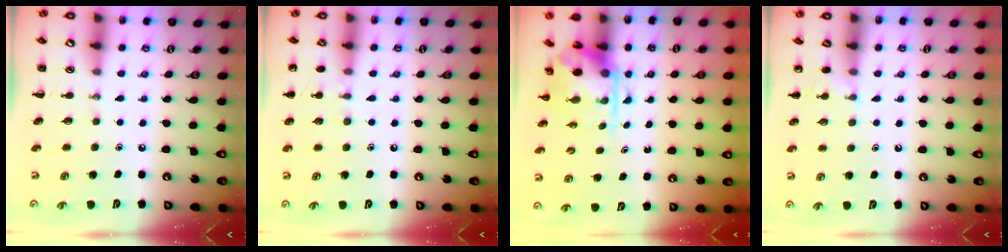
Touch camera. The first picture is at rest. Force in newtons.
{"total": 6.3, "press": 6.0, "slide": 2.0}
{"total": 3.7, "press": 3.6, "slide": 0.9}
{"total": 3.2, "press": 3.1, "slide": 1.0}